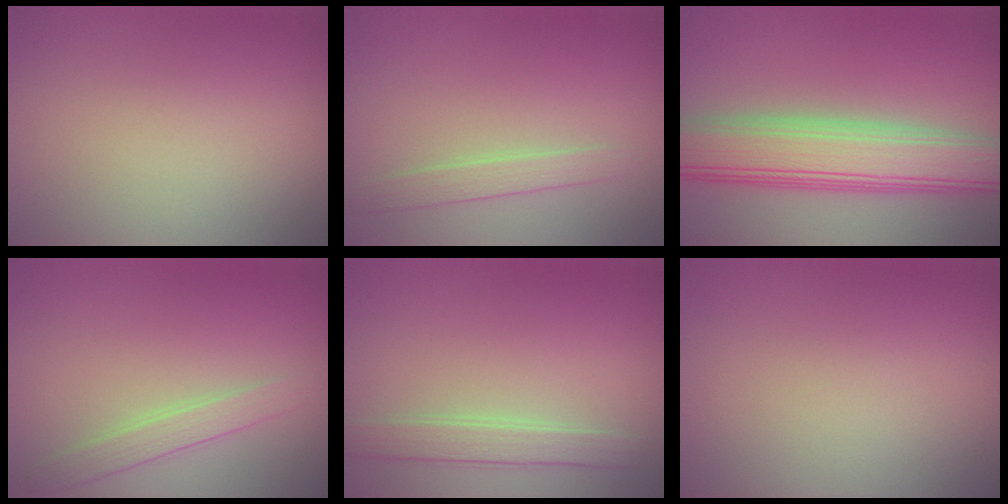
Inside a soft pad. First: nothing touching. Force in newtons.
{"total": 1.5, "press": 1.5, "slide": 0.0}
{"total": 7.9, "press": 7.9, "slide": 0.2}
{"total": 1.8, "press": 1.8, "slide": 0.1}
{"total": 2.3, "press": 2.3, "slide": 0.3}
{"total": 0.0}